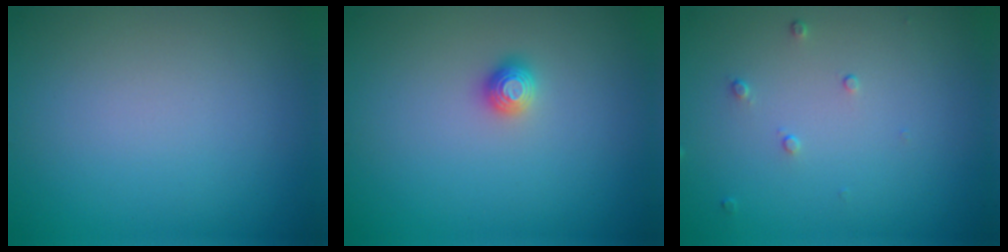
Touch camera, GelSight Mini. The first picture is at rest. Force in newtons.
{"total": 1.1, "press": 1.1, "slide": 0.3}
{"total": 0.7, "press": 0.5, "slide": 0.5}